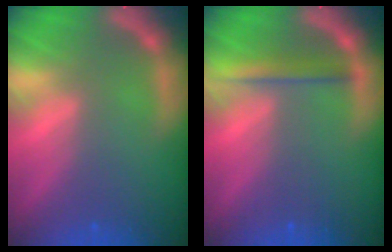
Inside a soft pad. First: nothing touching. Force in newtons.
{"total": 2.5}